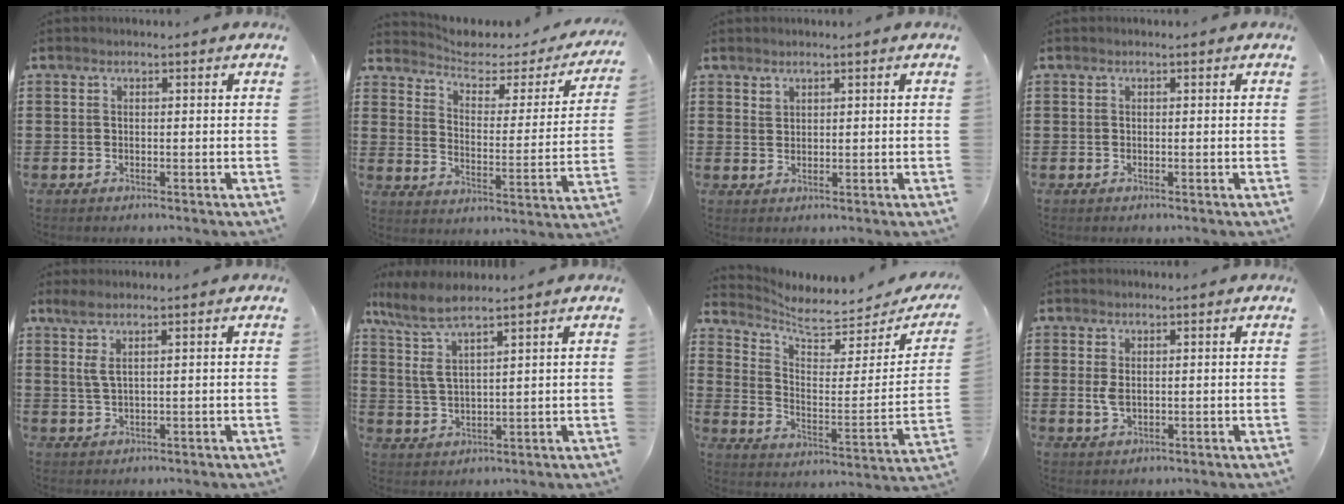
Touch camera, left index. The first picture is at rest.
{"total": 3.2, "force": [2.5, 1.5, 1.3], "torque": [-0.046, -0.022, 0.034]}
{"total": 1.5, "force": [1.3, 0.6, 0.3], "torque": [-0.007, 0.001, 0.026]}
{"total": 0.0}
{"total": 2.6, "force": [1.0, 0.4, 2.3], "torque": [-0.059, -0.002, 0.016]}
{"total": 6.0, "force": [4.4, 0.8, 4.1], "torque": [-0.108, -0.016, 0.071]}
{"total": 5.4, "force": [5.1, 0.9, 1.7], "torque": [-0.053, -0.047, 0.081]}
{"total": 2.4, "force": [0.3, 1.2, 2.0], "torque": [-0.057, -0.001, 0.000]}